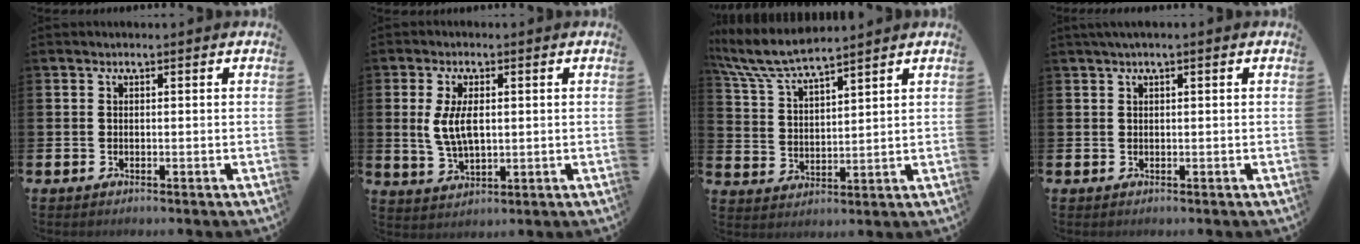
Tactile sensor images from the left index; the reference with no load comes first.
{"total": 5.2, "force": [1.1, 2.6, 4.3], "torque": [-0.075, 0.002, 0.014]}
{"total": 7.0, "force": [6.5, 0.6, 2.4], "torque": [-0.070, -0.031, 0.115]}
{"total": 1.0, "force": [0.6, 0.0, 0.8], "torque": [-0.023, 0.006, 0.013]}